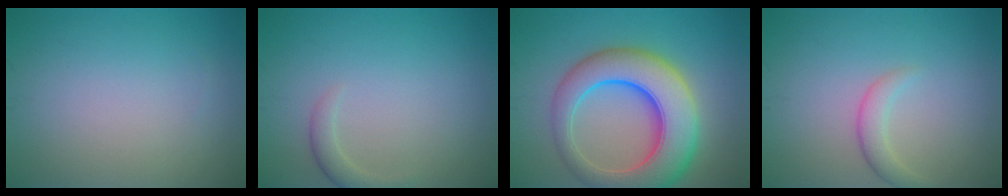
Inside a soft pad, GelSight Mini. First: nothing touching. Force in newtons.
{"total": 1.5, "press": 1.5, "slide": 0.1}
{"total": 10.2, "press": 10.2, "slide": 0.2}
{"total": 1.9, "press": 1.9, "slide": 0.0}